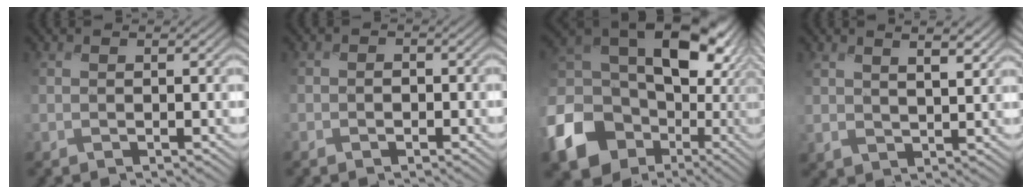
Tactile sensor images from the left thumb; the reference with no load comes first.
{"total": 1.8, "force": [-1.1, 1.5, 0.1], "torque": [-0.002, -0.003, -0.024]}
{"total": 18.7, "force": [-4.0, 14.6, 11.1], "torque": [-0.288, -0.031, -0.075]}
{"total": 3.5, "force": [2.3, 1.0, 2.5], "torque": [-0.061, -0.001, 0.043]}